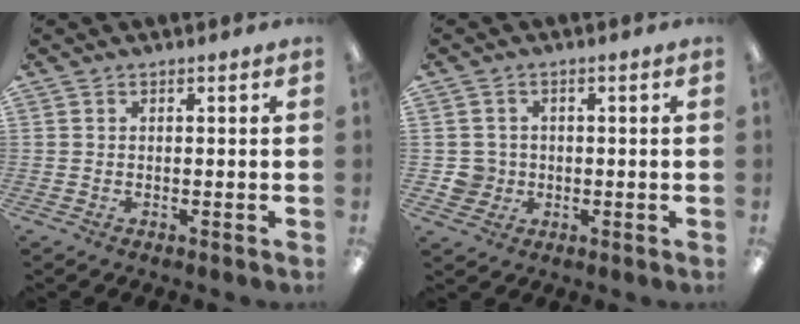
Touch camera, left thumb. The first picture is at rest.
{"total": 4.9, "force": [-0.4, 4.8, 0.9], "torque": [-0.014, 0.011, -0.003]}